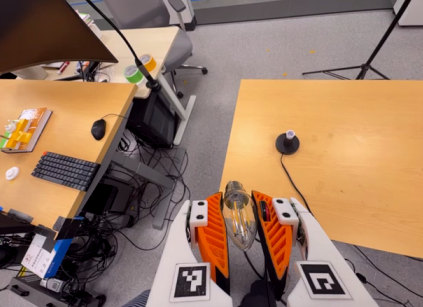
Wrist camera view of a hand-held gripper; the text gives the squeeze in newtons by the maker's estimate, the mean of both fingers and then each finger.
{"total": 20.4, "left": 21.7, "right": 19.1}